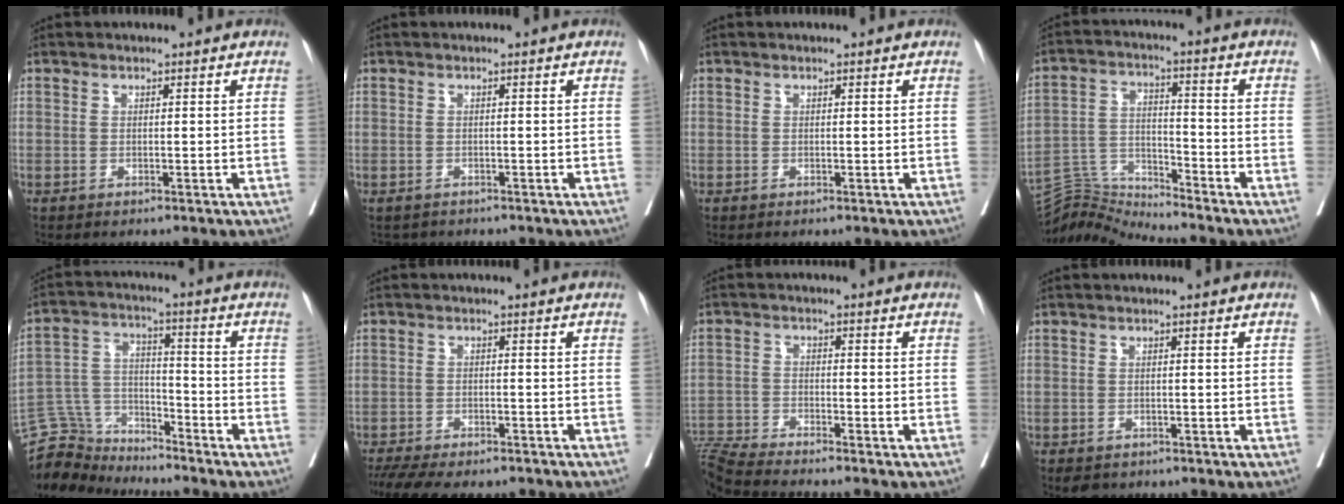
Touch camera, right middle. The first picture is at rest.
{"total": 2.2, "force": [-1.8, 1.2, -0.1], "torque": [-0.004, -0.003, -0.031]}
{"total": 0.0}
{"total": 7.5, "force": [-7.2, -1.6, -1.1], "torque": [0.004, 0.022, -0.133]}
{"total": 9.0, "force": [-8.6, 2.3, -0.7], "torque": [0.003, 0.031, -0.167]}
{"total": 12.1, "force": [-10.3, 3.4, 5.2], "torque": [-0.097, -0.004, -0.147]}
{"total": 10.1, "force": [-9.5, -1.4, 3.0], "torque": [-0.058, -0.011, -0.170]}
{"total": 3.7, "force": [-2.8, 2.1, 1.2], "torque": [-0.020, -0.004, -0.035]}